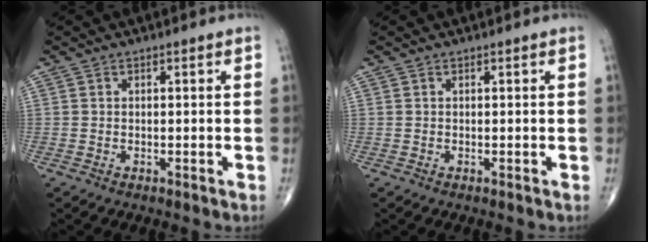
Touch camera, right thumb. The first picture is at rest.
{"total": 0.0}